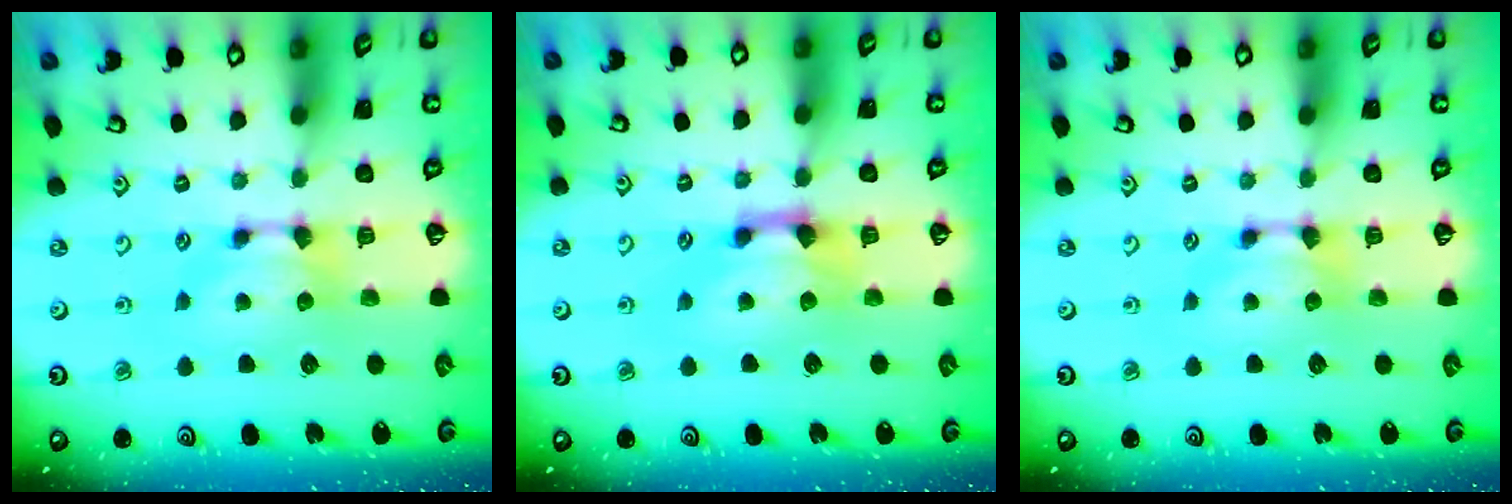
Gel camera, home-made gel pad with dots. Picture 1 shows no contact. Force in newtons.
{"total": 1.6, "press": 0.9, "slide": 1.3}
{"total": 0.0}